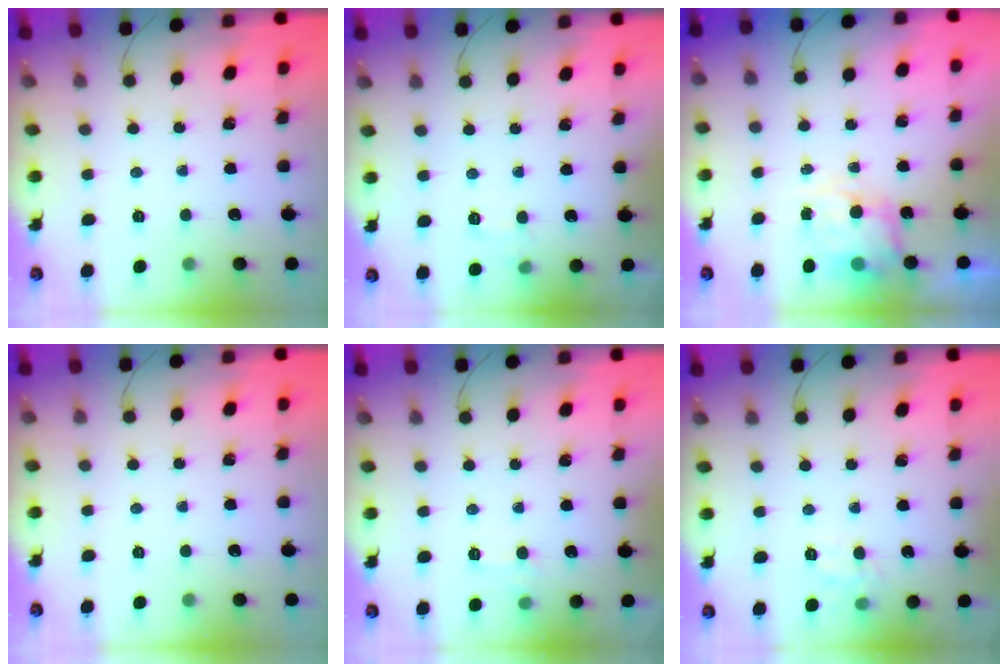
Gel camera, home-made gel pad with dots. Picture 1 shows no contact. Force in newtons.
{"total": 6.6, "press": 6.4, "slide": 1.6}
{"total": 8.2, "press": 8.1, "slide": 0.9}
{"total": 0.0}
{"total": 6.4, "press": 6.2, "slide": 1.6}
{"total": 4.3, "press": 4.1, "slide": 1.4}